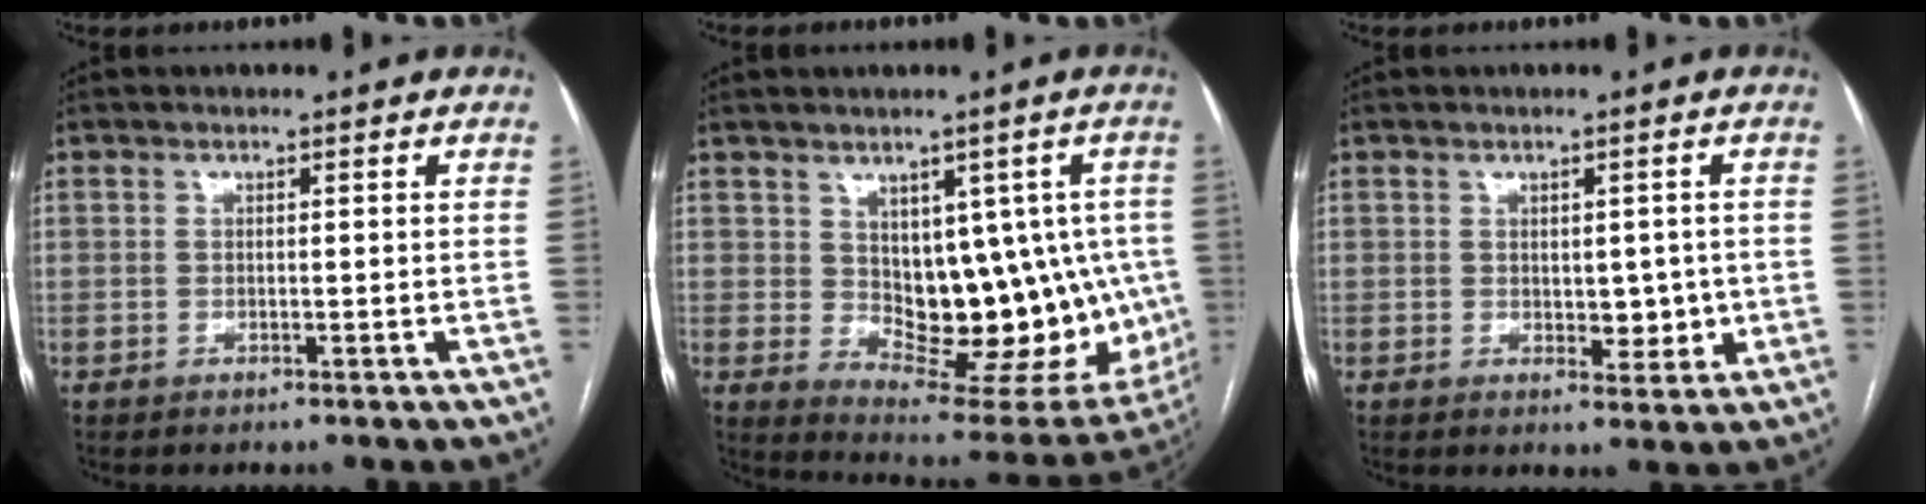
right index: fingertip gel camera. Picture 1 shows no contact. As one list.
[{"total": 16.0, "force": [0.5, 8.6, 13.5], "torque": [-0.152, 0.006, 0.031]}, {"total": 4.2, "force": [-0.3, 2.5, 3.4], "torque": [-0.038, 0.000, 0.005]}]